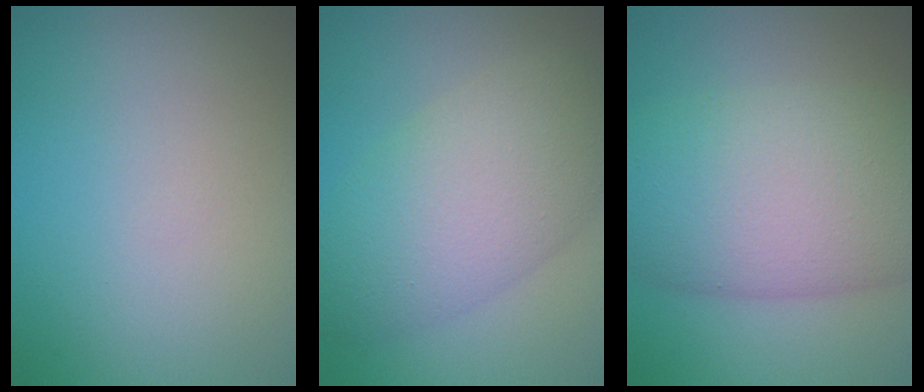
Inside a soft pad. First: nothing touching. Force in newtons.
{"total": 8.2, "press": 8.2, "slide": 0.4}
{"total": 12.0, "press": 12.0, "slide": 0.6}